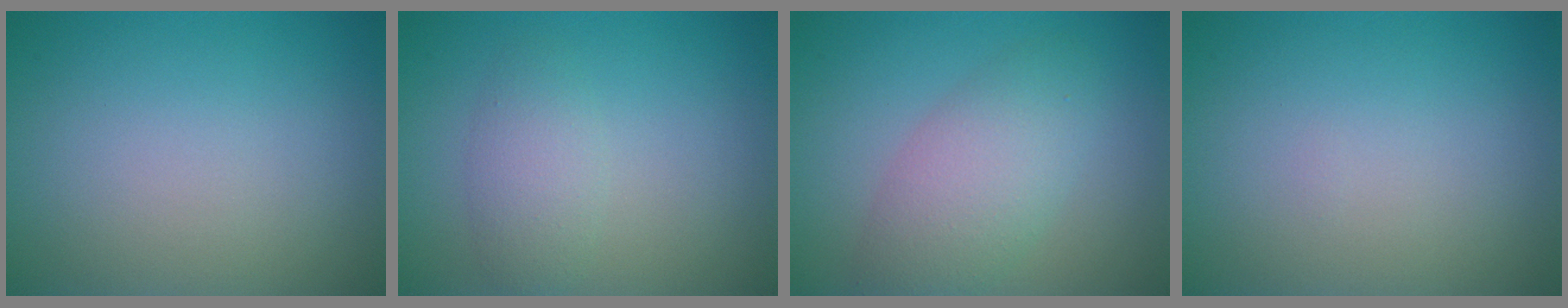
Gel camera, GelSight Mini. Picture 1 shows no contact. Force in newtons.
{"total": 2.4, "press": 2.4, "slide": 0.0}
{"total": 4.6, "press": 4.6, "slide": 0.1}
{"total": 0.0}